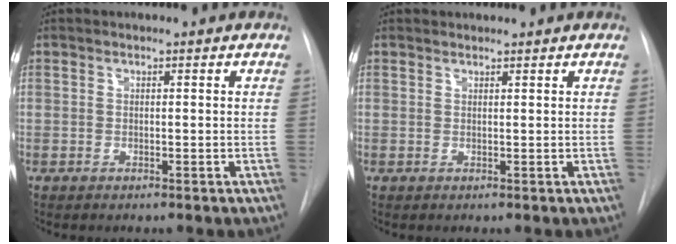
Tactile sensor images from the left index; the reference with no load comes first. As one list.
[{"total": 0.9, "force": [0.8, 0.0, -0.2], "torque": [-0.004, 0.006, 0.018]}]